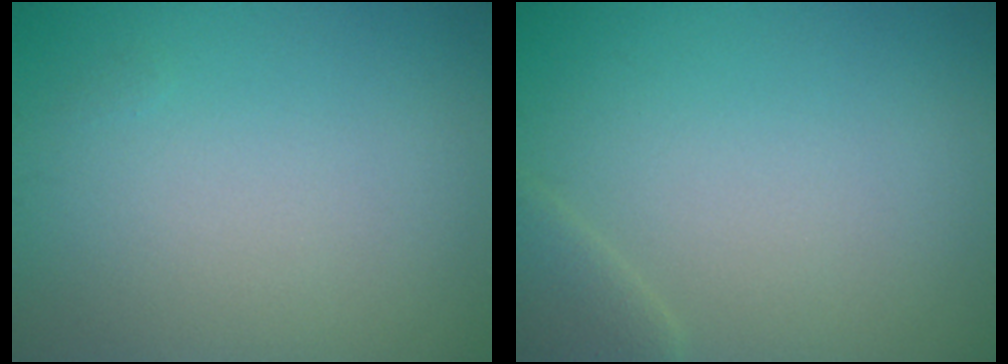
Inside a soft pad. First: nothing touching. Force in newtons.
{"total": 1.7, "press": 1.7, "slide": 0.1}